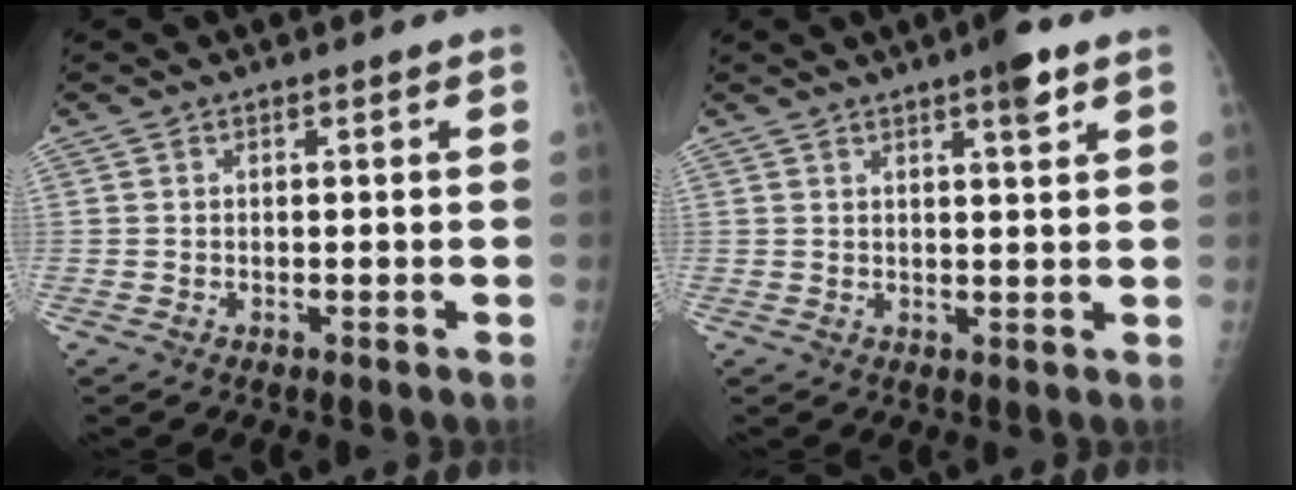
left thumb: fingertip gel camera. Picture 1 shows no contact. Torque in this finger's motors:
{"motor_torque": [1.25, 0.90, 0.83, -0.28, 0.01]}